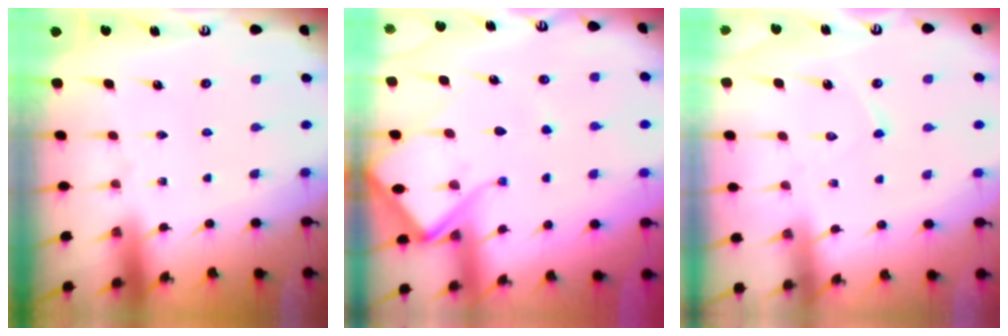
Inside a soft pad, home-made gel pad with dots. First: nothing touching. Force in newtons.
{"total": 11.9, "press": 11.8, "slide": 1.2}
{"total": 5.4, "press": 5.4, "slide": 0.4}